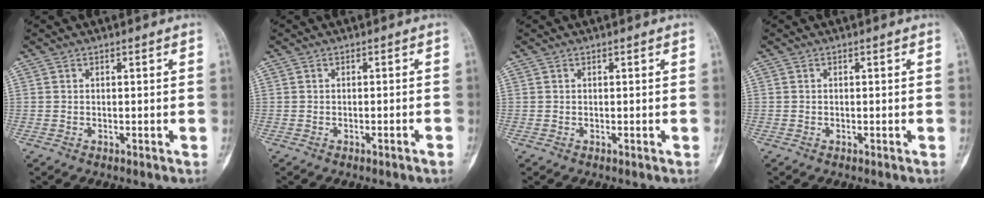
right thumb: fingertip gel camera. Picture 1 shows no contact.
{"total": 1.5, "force": [-1.0, -0.2, 1.0], "torque": [-0.022, 0.004, -0.010]}
{"total": 0.0}
{"total": 0.0}